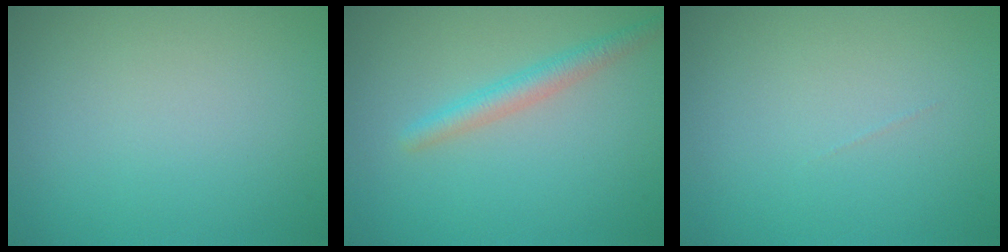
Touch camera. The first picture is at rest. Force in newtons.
{"total": 2.4, "press": 2.4, "slide": 0.1}
{"total": 0.0}